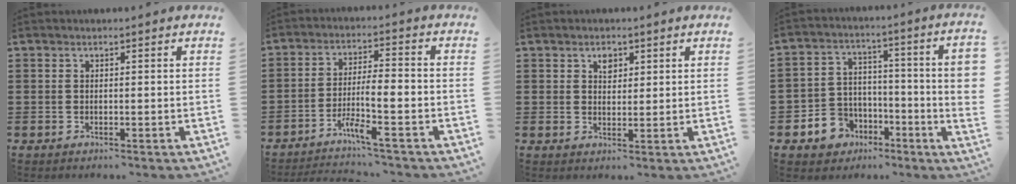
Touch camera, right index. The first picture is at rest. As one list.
[{"total": 5.5, "force": [-3.7, 0.8, 4.0], "torque": [-0.078, -0.004, -0.071]}, {"total": 2.3, "force": [1.2, 1.4, 1.3], "torque": [-0.022, 0.002, 0.020]}, {"total": 7.2, "force": [-3.5, 5.0, 3.8], "torque": [-0.081, 0.025, -0.065]}]